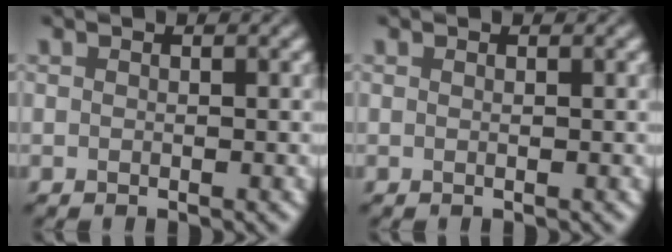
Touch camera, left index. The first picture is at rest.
{"total": 0.0}